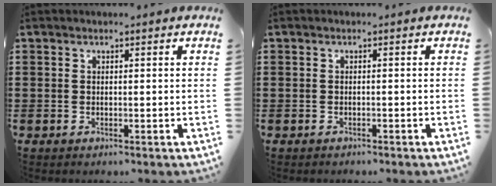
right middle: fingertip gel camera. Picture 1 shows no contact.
{"total": 0.7, "force": [-0.7, 0.0, 0.0], "torque": [-0.001, -0.001, -0.014]}